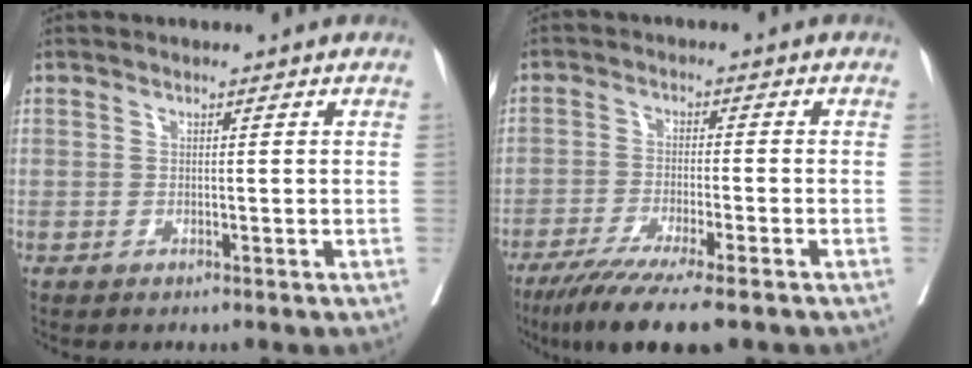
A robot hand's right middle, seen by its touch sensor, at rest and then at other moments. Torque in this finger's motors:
{"motor_torque": [1.07, -1.07, 0.21, 0.05]}